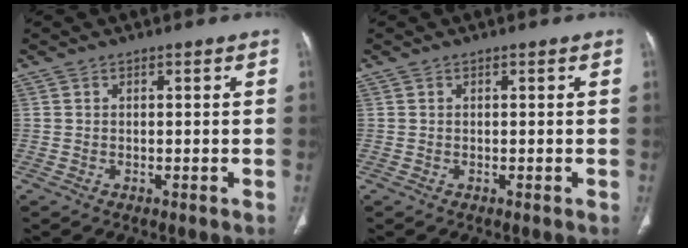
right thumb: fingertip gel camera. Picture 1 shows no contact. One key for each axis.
{"total": 0.0}